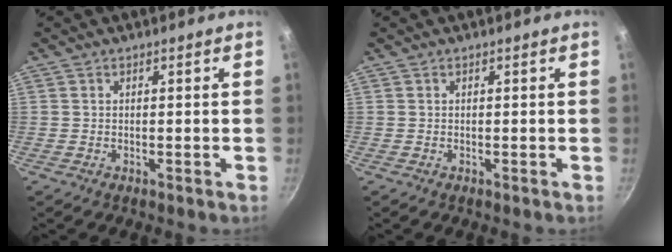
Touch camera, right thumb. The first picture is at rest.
{"total": 0.0}